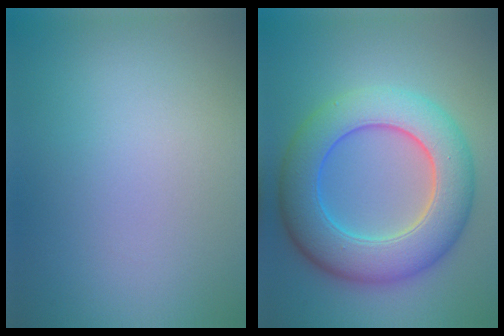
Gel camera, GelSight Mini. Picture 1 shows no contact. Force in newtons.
{"total": 9.3, "press": 9.3, "slide": 0.3}